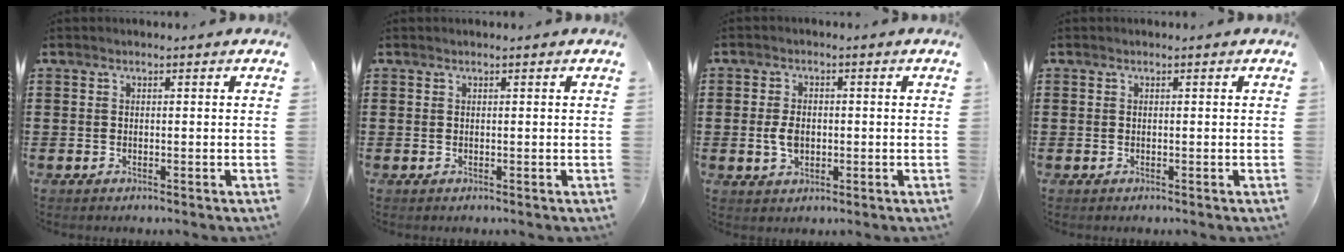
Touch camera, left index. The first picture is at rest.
{"total": 0.0}
{"total": 3.9, "force": [-0.3, 2.5, 3.0], "torque": [-0.073, 0.001, -0.010]}
{"total": 0.0}